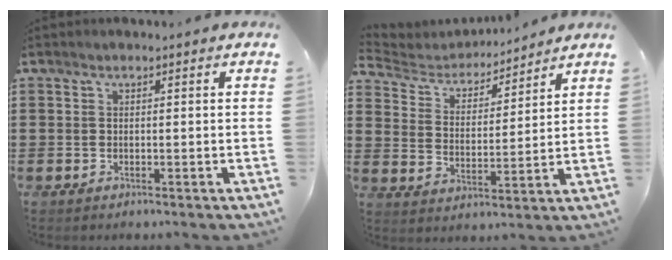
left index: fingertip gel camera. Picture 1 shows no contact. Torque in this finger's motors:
{"motor_torque": [0.82, 0.79, -0.07, -0.06]}